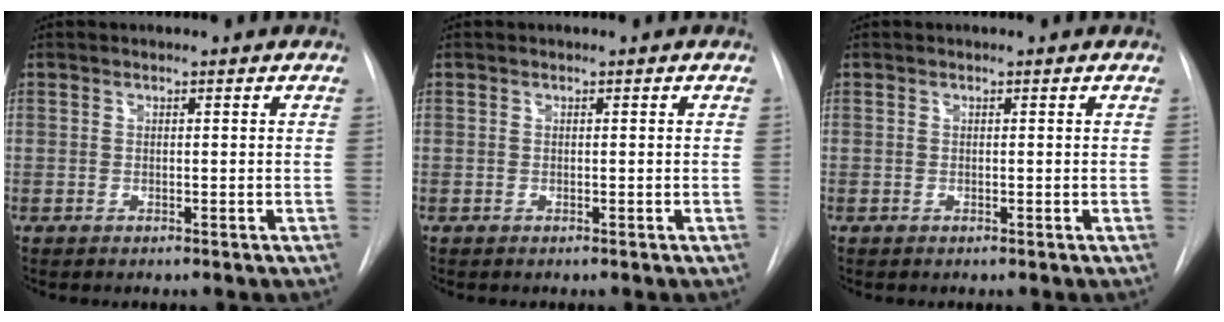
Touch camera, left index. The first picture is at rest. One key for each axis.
{"total": 0.0}
{"total": 0.0}